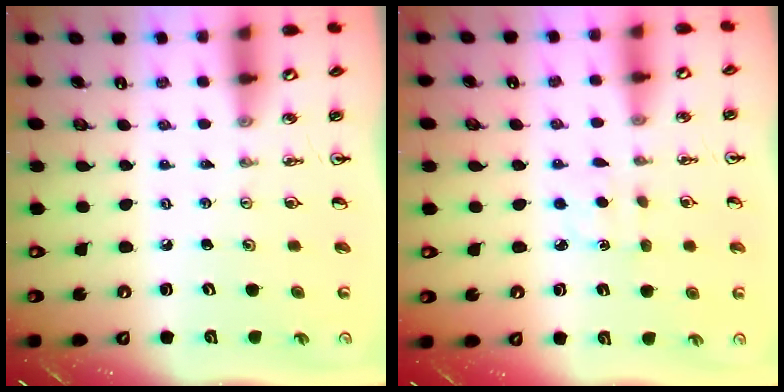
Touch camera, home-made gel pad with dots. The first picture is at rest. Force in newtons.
{"total": 2.9, "press": 2.9, "slide": 0.5}